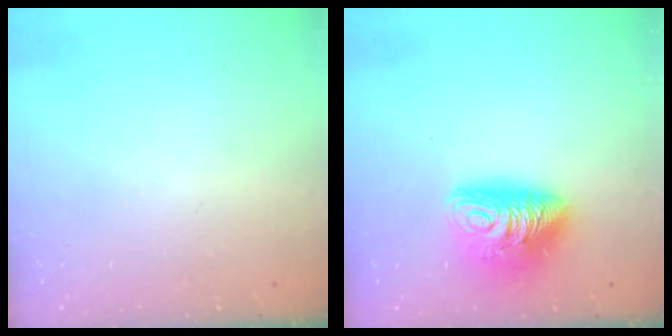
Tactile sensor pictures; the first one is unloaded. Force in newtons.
{"total": 10.9, "press": 10.8, "slide": 1.2}